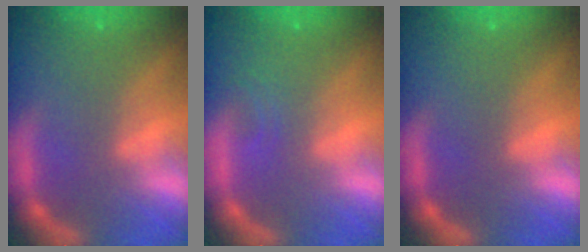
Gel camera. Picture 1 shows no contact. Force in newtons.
{"total": 1.4}
{"total": 0.0}